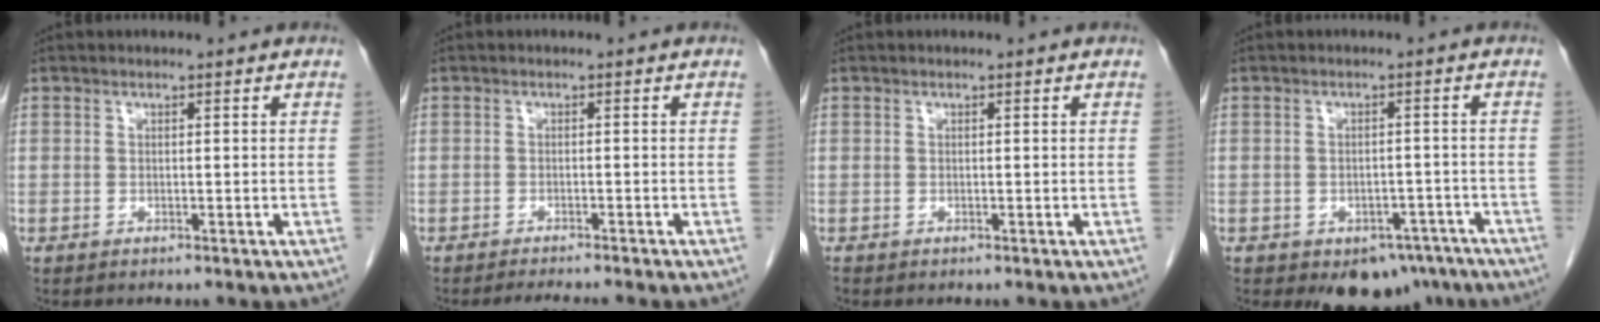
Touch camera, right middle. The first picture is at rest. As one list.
[{"total": 4.3, "force": [-3.9, -0.2, 1.9], "torque": [-0.017, -0.008, -0.055]}, {"total": 0.0}, {"total": 7.3, "force": [-5.2, 4.2, 3.0], "torque": [-0.017, 0.010, -0.064]}]